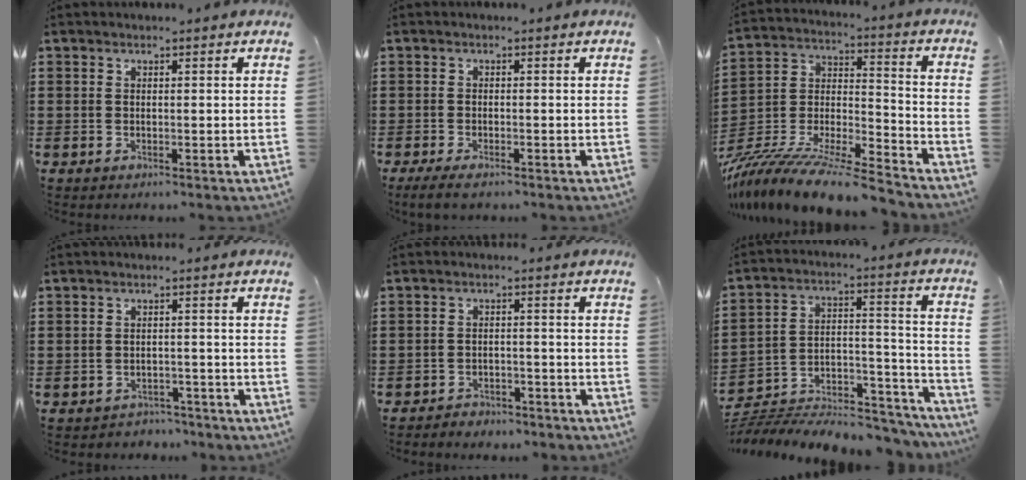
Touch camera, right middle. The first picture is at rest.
{"total": 1.9, "force": [-1.4, 0.4, 1.2], "torque": [-0.035, -0.005, -0.031]}
{"total": 12.0, "force": [-11.2, 0.0, 4.3], "torque": [-0.072, 0.016, -0.225]}
{"total": 2.2, "force": [-2.1, 0.5, -0.2], "torque": [-0.006, -0.001, -0.048]}
{"total": 2.7, "force": [-2.7, 0.5, -0.2], "torque": [-0.004, 0.002, -0.059]}
{"total": 7.0, "force": [-6.7, 1.8, 1.3], "torque": [-0.015, 0.012, -0.131]}